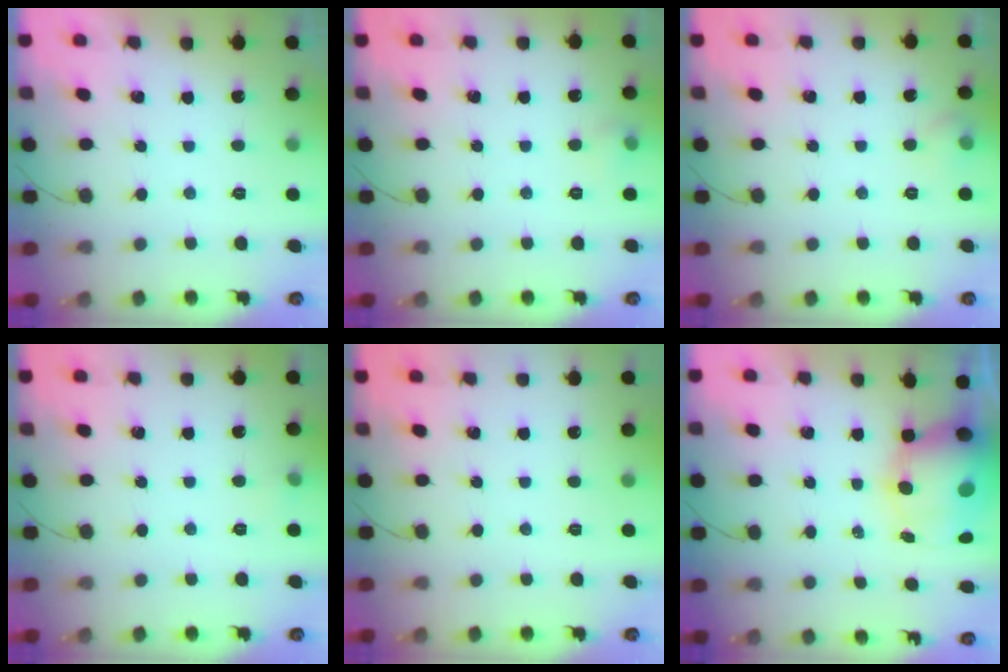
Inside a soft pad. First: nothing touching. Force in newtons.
{"total": 4.3, "press": 4.2, "slide": 1.1}
{"total": 5.3, "press": 5.1, "slide": 1.5}
{"total": 3.5, "press": 3.4, "slide": 1.0}
{"total": 0.0}
{"total": 11.6, "press": 11.2, "slide": 2.9}